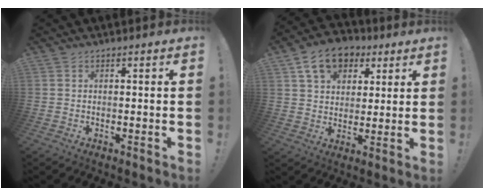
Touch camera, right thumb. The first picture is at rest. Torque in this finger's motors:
{"motor_torque": [-0.04, 1.16, 0.44, -0.16, 0.36]}